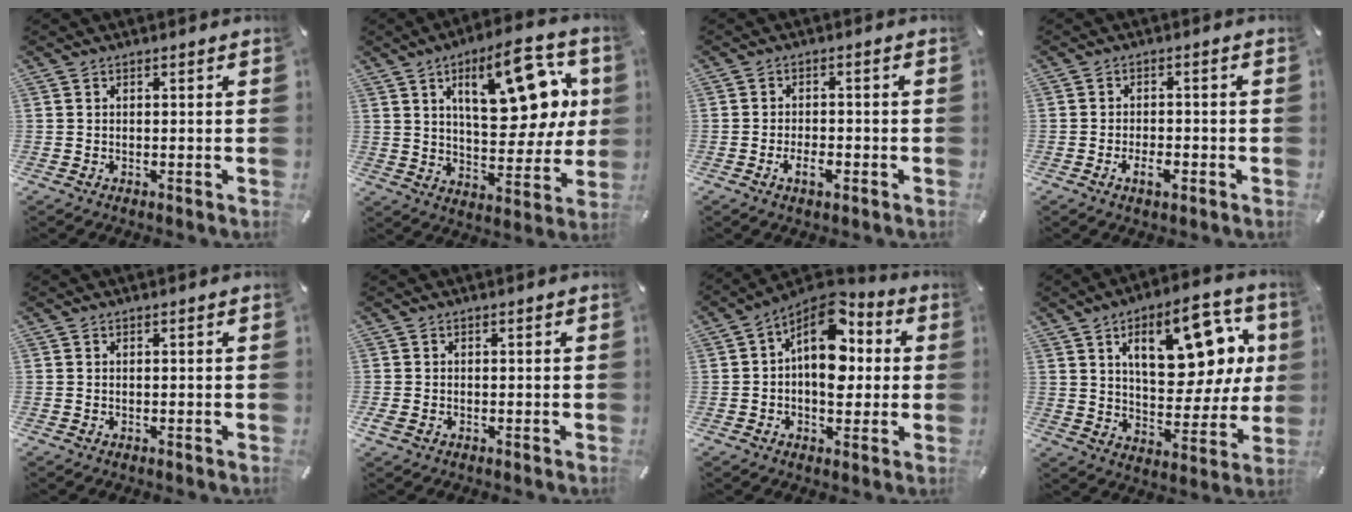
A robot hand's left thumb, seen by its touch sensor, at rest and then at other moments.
{"total": 21.2, "force": [8.7, 9.4, 16.9], "torque": [-0.233, -0.033, 0.134]}
{"total": 4.1, "force": [-1.8, 1.8, 3.2], "torque": [-0.057, 0.006, -0.033]}
{"total": 4.1, "force": [-1.9, 1.9, 3.1], "torque": [-0.056, 0.007, -0.034]}
{"total": 0.0}
{"total": 0.8, "force": [-0.1, 0.8, 0.2], "torque": [-0.002, 0.005, -0.004]}
{"total": 13.6, "force": [3.1, 8.9, 9.8], "torque": [-0.154, -0.037, 0.053]}
{"total": 20.1, "force": [8.9, 9.9, 15.0], "torque": [-0.208, -0.035, 0.141]}